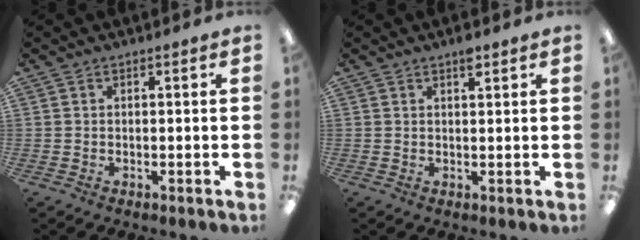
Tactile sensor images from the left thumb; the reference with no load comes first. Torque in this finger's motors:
{"motor_torque": [0.63, 0.17, 1.02, -0.20, 0.00]}